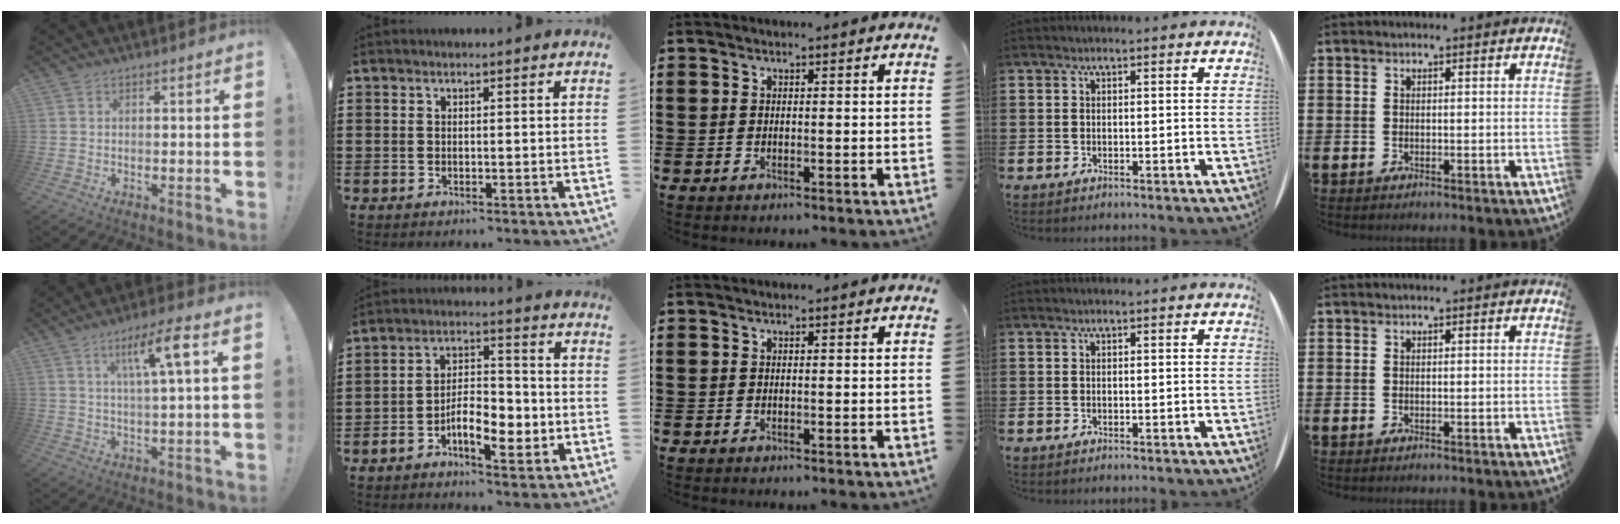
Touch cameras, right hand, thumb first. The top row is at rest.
{"thumb": {"total": 9.5, "force": [3.2, 0.8, 8.9], "torque": [-0.151, 0.001, 0.045]}, "index": {"total": 7.9, "force": [-3.0, 3.9, 6.2], "torque": [-0.104, 0.009, -0.056]}}